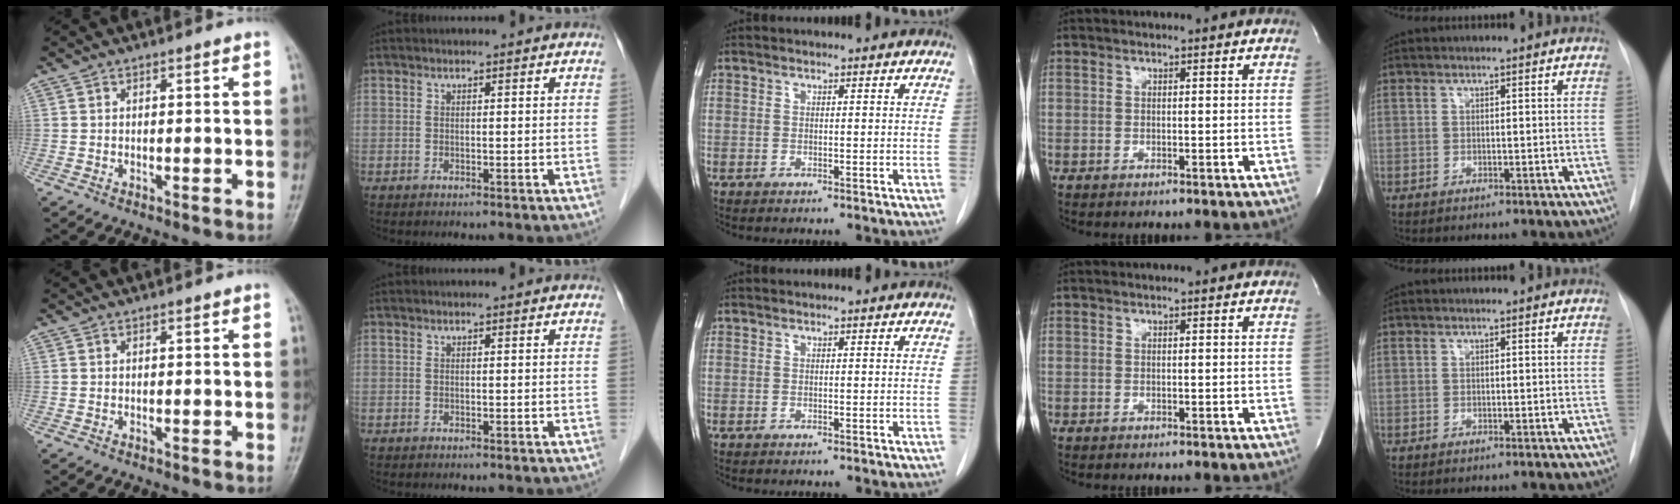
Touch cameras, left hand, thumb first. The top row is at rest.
{}